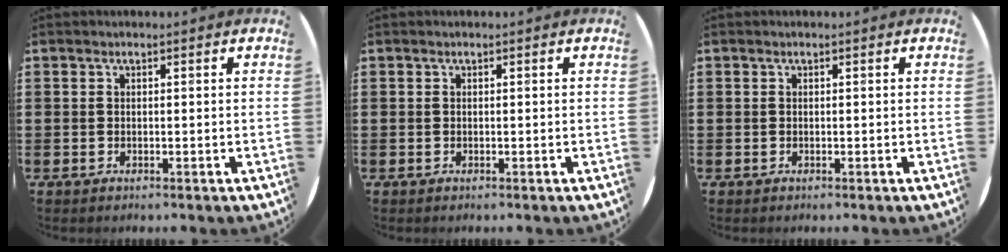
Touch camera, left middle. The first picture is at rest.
{"total": 0.0}
{"total": 0.0}